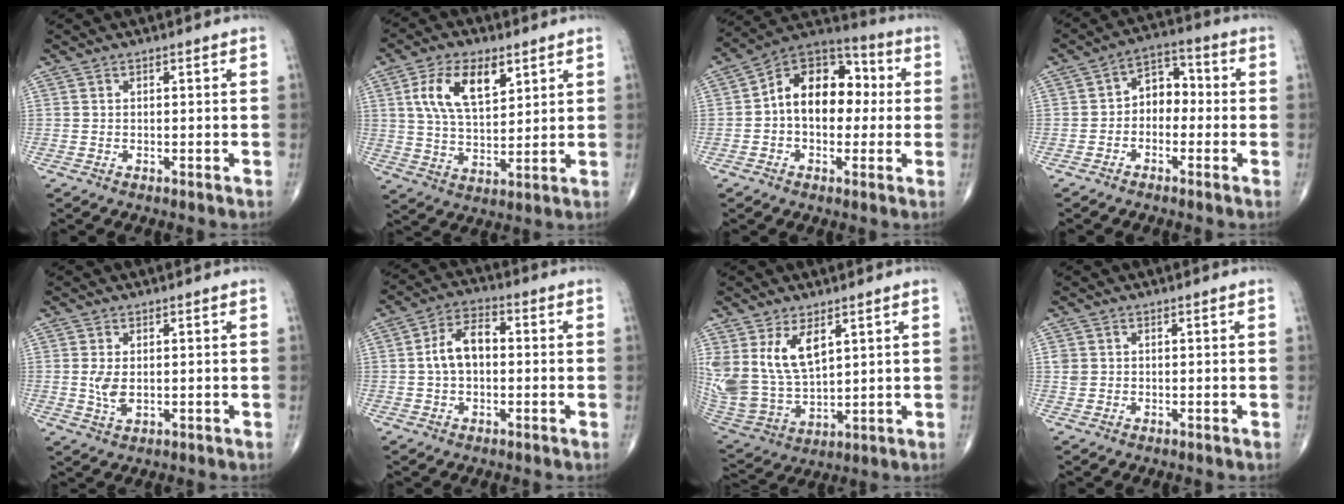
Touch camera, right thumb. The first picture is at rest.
{"total": 12.1, "force": [5.0, 6.2, 9.2], "torque": [-0.156, -0.013, 0.097]}
{"total": 15.1, "force": [0.8, 10.1, 11.2], "torque": [-0.136, 0.041, -0.001]}
{"total": 6.7, "force": [-0.9, 4.9, 4.4], "torque": [-0.040, 0.033, -0.034]}
{"total": 3.7, "force": [0.2, 2.1, 3.0], "torque": [-0.064, -0.009, 0.010]}
{"total": 7.7, "force": [0.1, 4.7, 6.1], "torque": [-0.106, 0.025, -0.008]}
{"total": 14.0, "force": [5.8, 7.7, 10.2], "torque": [-0.194, -0.027, 0.135]}
{"total": 1.8, "force": [0.3, 1.5, 0.8], "torque": [-0.013, 0.002, 0.010]}